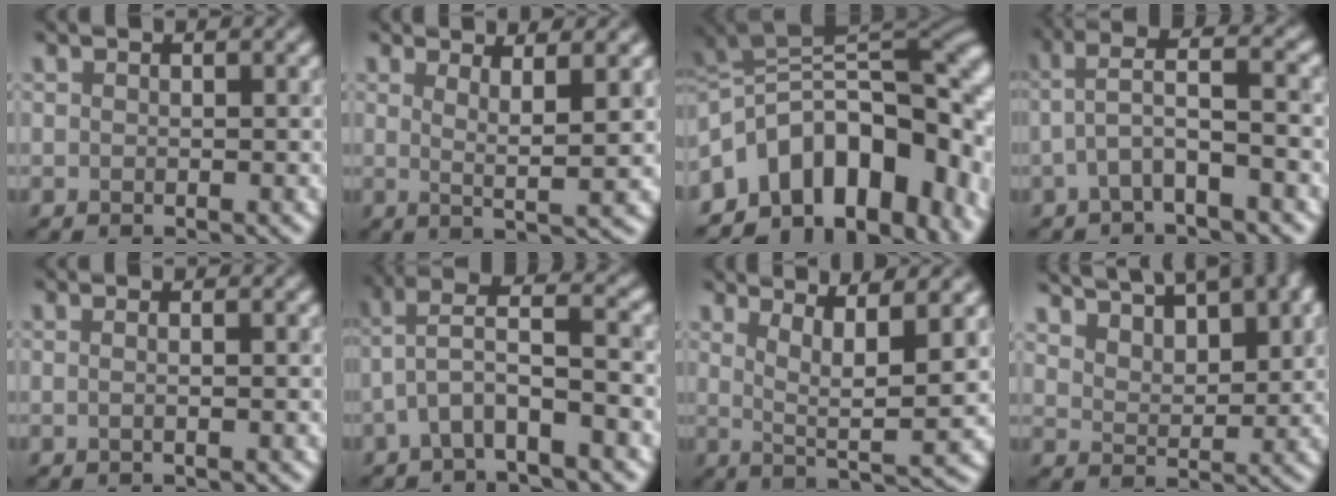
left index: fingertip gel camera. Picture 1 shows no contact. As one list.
[{"total": 2.6, "force": [0.5, -1.1, 2.3], "torque": [-0.063, -0.013, 0.052]}, {"total": 12.2, "force": [-5.8, 7.4, 7.8], "torque": [-0.141, -0.001, -0.066]}, {"total": 2.7, "force": [-1.6, -1.0, 1.9], "torque": [-0.073, 0.004, 0.002]}, {"total": 0.9, "force": [-0.1, 0.3, 0.8], "torque": [-0.008, 0.002, -0.003]}, {"total": 3.6, "force": [-2.3, -0.5, 2.8], "torque": [-0.083, 0.004, -0.012]}, {"total": 4.8, "force": [1.6, -0.3, 4.5], "torque": [-0.090, -0.007, 0.072]}, {"total": 9.1, "force": [6.9, 2.9, 5.1], "torque": [-0.113, 0.026, 0.126]}]